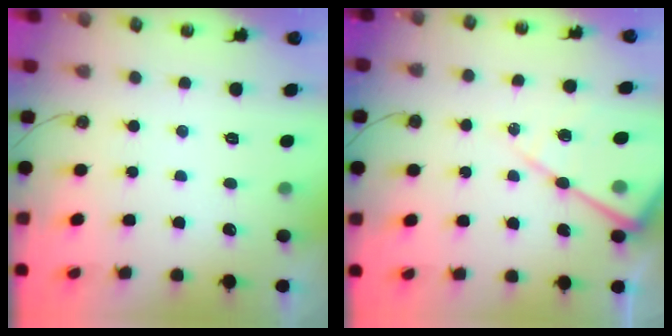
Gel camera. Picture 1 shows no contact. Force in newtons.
{"total": 13.8, "press": 13.8, "slide": 1.3}